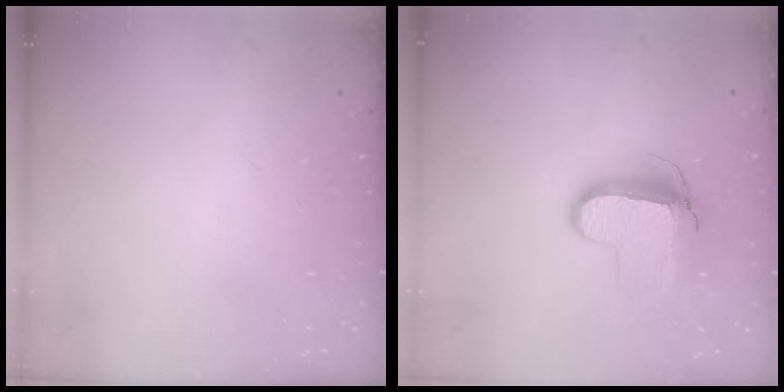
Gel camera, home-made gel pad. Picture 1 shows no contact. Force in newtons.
{"total": 11.1, "press": 11.0, "slide": 0.9}